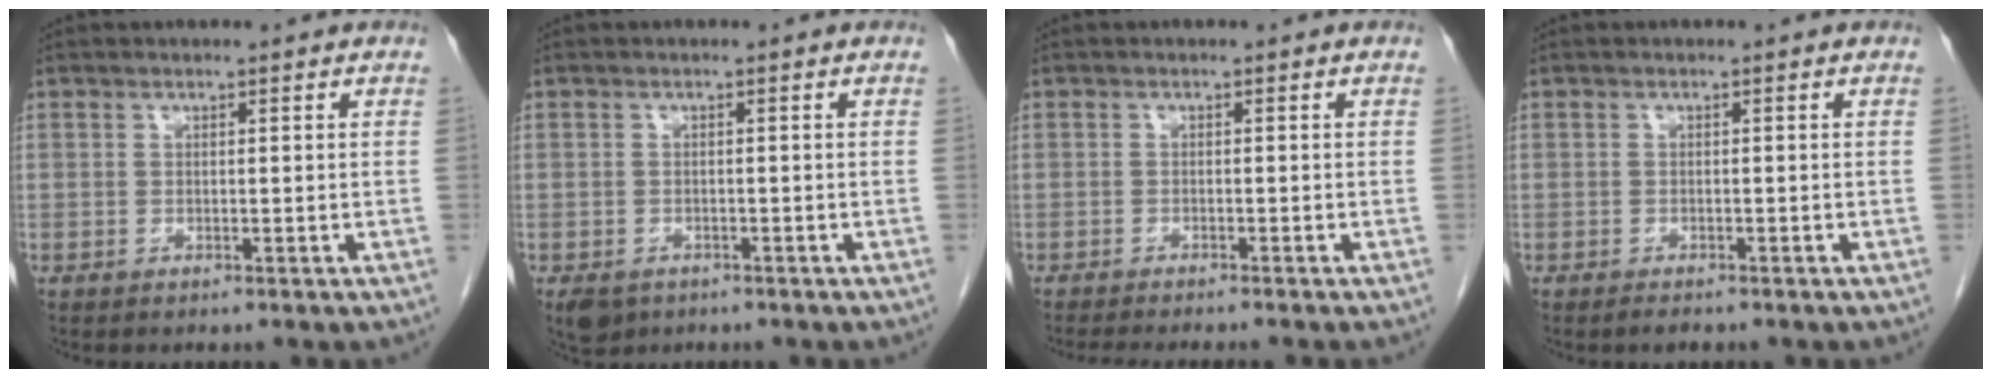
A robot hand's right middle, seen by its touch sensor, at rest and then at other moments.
{"total": 3.6, "force": [-2.3, 2.4, 1.3], "torque": [-0.020, -0.002, -0.032]}
{"total": 6.6, "force": [-5.8, 0.0, 3.1], "torque": [-0.027, -0.015, -0.086]}
{"total": 1.0, "force": [-0.8, 0.2, 0.5], "torque": [-0.015, -0.004, -0.011]}